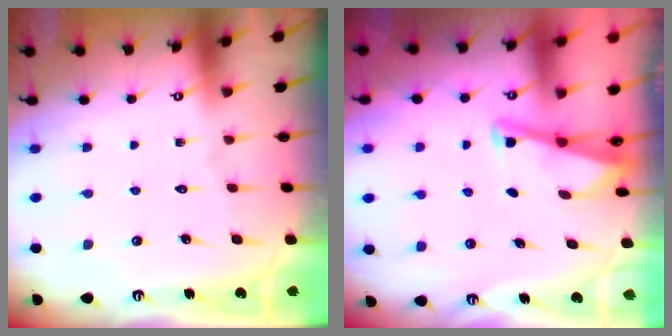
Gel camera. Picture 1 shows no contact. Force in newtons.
{"total": 3.0, "press": 3.0, "slide": 0.3}